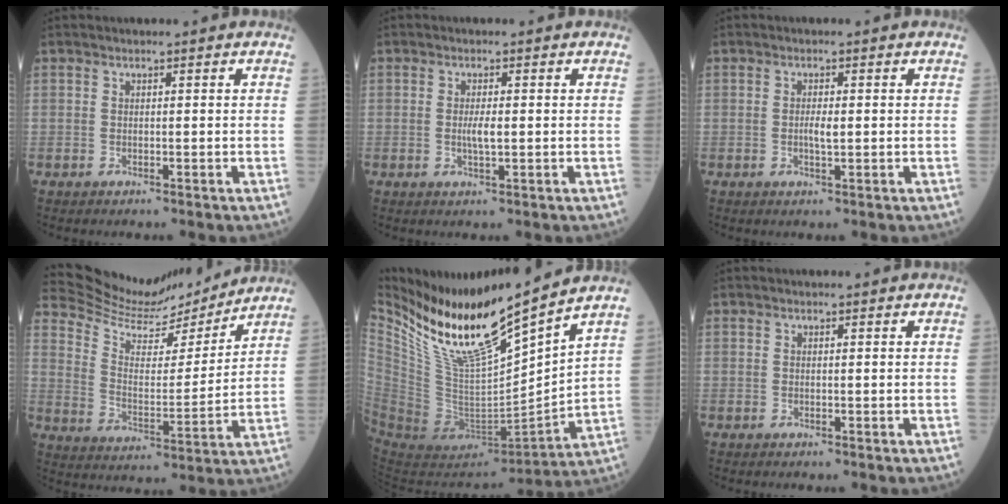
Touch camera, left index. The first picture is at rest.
{"total": 2.3, "force": [-0.1, 0.4, 2.2], "torque": [-0.047, -0.001, 0.000]}
{"total": 1.8, "force": [-0.1, 0.4, 1.8], "torque": [-0.037, 0.000, -0.001]}
{"total": 14.2, "force": [13.9, 1.9, 1.9], "torque": [-0.051, -0.005, 0.231]}
{"total": 17.8, "force": [14.8, 1.5, 9.8], "torque": [-0.177, -0.032, 0.296]}
{"total": 0.0}